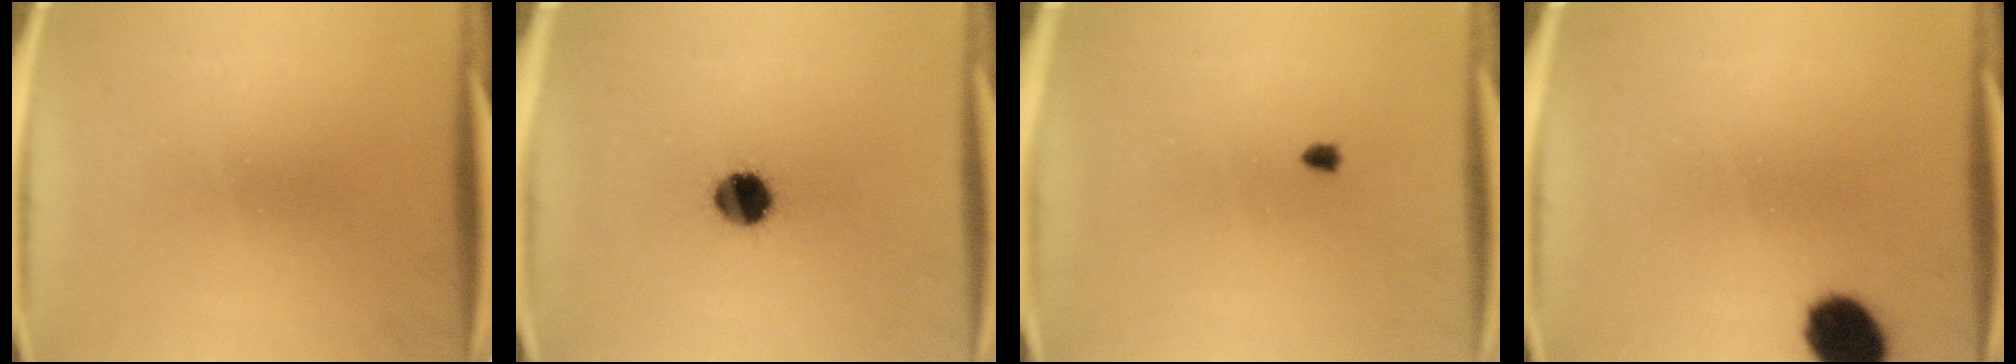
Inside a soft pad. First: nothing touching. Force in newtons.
{"total": 7.9}
{"total": 0.6}
{"total": 9.8}